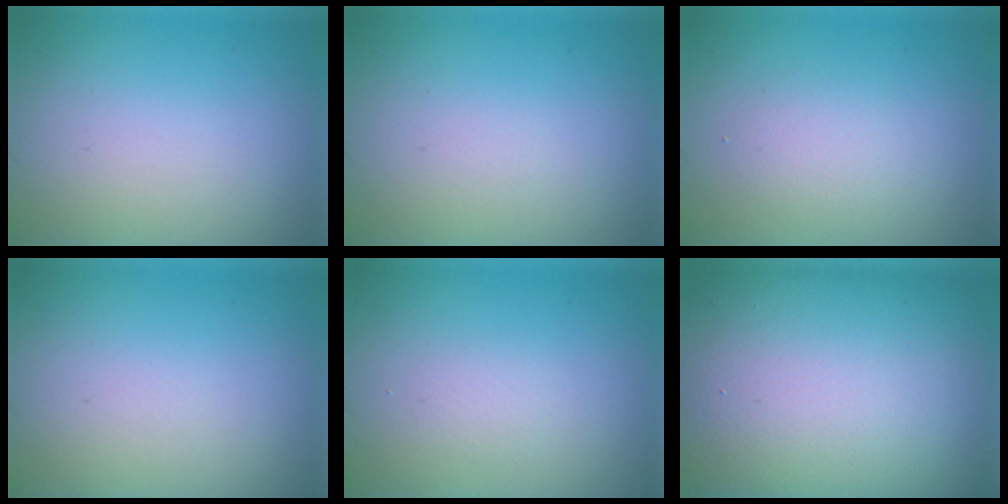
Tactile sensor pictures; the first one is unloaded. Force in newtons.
{"total": 0.0}
{"total": 2.0, "press": 2.0, "slide": 0.1}
{"total": 0.0}
{"total": 0.8, "press": 0.8, "slide": 0.0}
{"total": 19.3, "press": 19.3, "slide": 0.3}